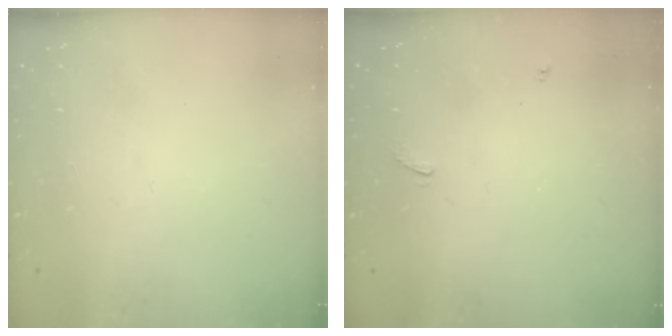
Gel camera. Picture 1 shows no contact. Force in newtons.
{"total": 4.7, "press": 4.7, "slide": 0.4}